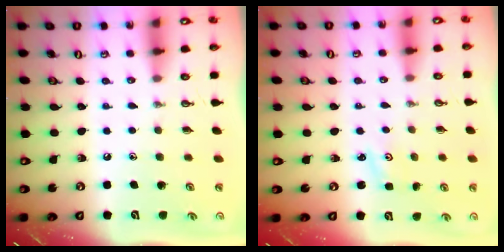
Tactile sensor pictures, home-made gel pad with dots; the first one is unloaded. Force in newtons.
{"total": 1.3, "press": 1.2, "slide": 0.2}